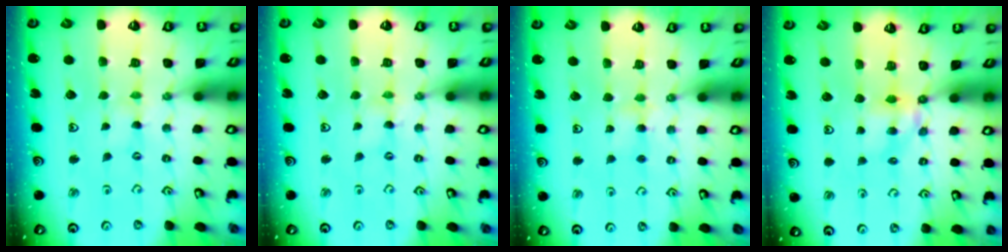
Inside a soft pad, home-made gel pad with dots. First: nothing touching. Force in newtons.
{"total": 0.0}
{"total": 4.2, "press": 4.2, "slide": 0.4}
{"total": 5.4, "press": 5.4, "slide": 0.3}